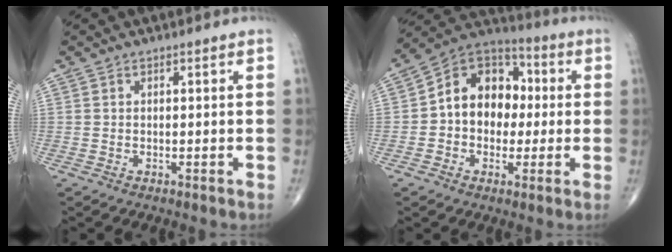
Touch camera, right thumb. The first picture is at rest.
{"total": 14.2, "force": [0.5, 10.8, 9.2], "torque": [-0.101, 0.035, -0.004]}